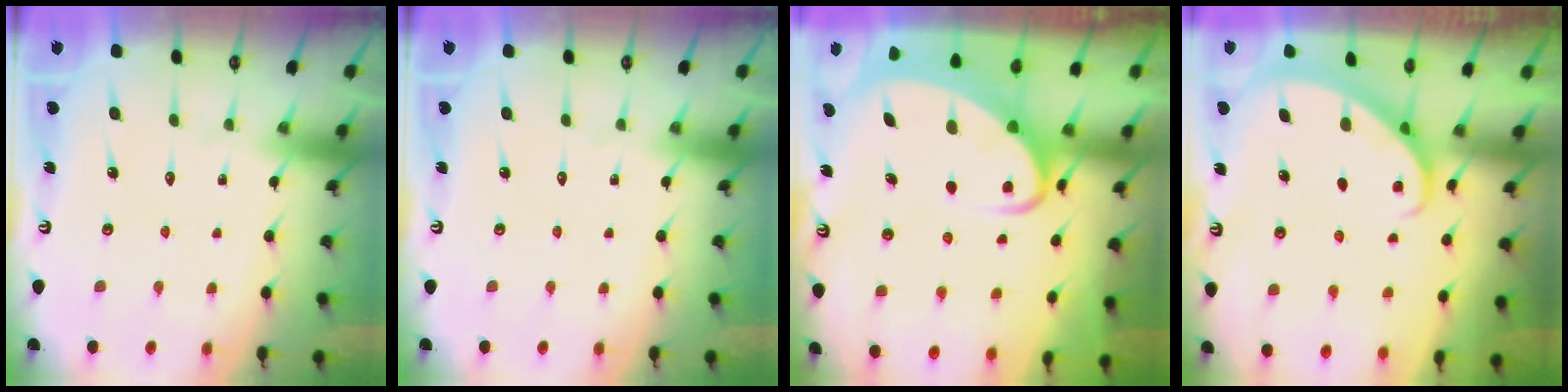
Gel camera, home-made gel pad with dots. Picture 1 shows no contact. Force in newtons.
{"total": 0.0}
{"total": 5.2, "press": 5.1, "slide": 0.8}
{"total": 2.1, "press": 2.1, "slide": 0.1}